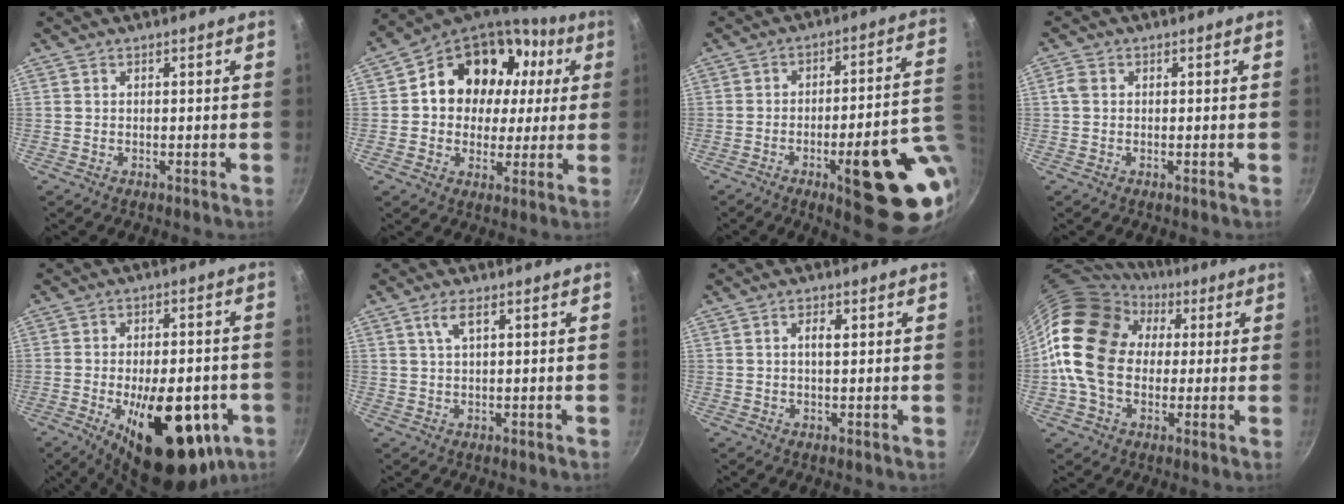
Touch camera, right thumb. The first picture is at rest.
{"total": 19.7, "force": [4.5, 15.7, 11.0], "torque": [-0.151, 0.028, 0.069]}
{"total": 20.6, "force": [-5.6, 5.9, 19.0], "torque": [-0.210, 0.015, -0.069]}
{"total": 2.0, "force": [0.2, 1.5, 1.2], "torque": [-0.027, 0.006, 0.003]}
{"total": 22.5, "force": [-7.6, 10.8, 18.3], "torque": [-0.235, 0.010, -0.094]}
{"total": 3.0, "force": [1.3, 0.7, 2.6], "torque": [-0.052, 0.001, 0.030]}
{"total": 1.9, "force": [0.5, 0.6, 1.7], "torque": [-0.030, 0.002, 0.009]}
{"total": 20.0, "force": [2.1, 15.3, 12.7], "torque": [-0.215, 0.031, 0.028]}